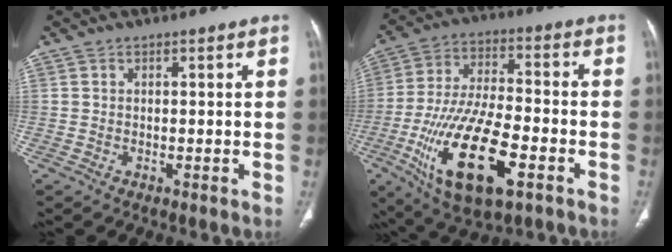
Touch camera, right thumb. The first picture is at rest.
{"total": 20.7, "force": [-8.0, 8.4, 17.2], "torque": [-0.330, 0.019, -0.131]}